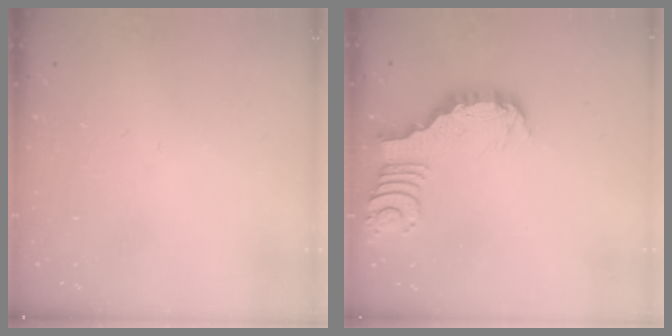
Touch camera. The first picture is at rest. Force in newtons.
{"total": 3.5, "press": 3.5, "slide": 0.4}